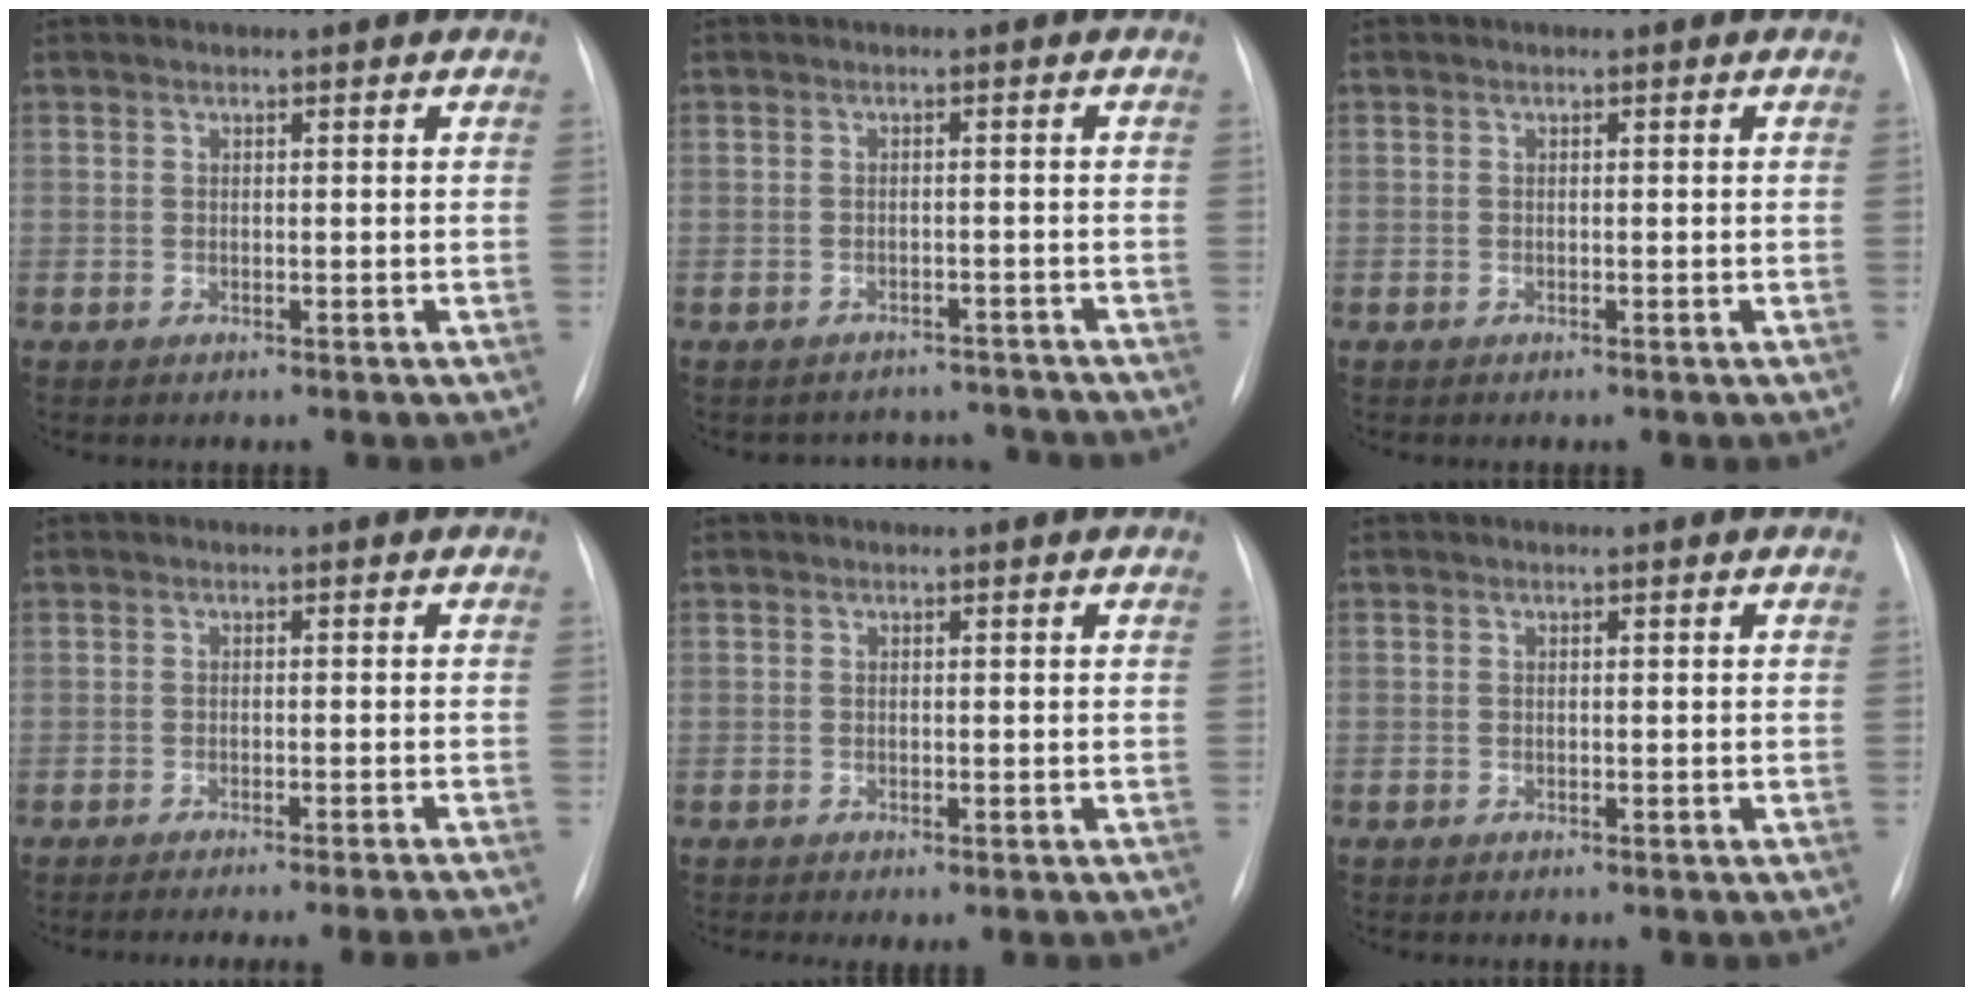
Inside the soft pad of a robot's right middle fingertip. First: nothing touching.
{"total": 5.1, "force": [-4.8, 1.5, -1.1], "torque": [0.017, 0.022, -0.057]}
{"total": 0.0}
{"total": 11.3, "force": [-10.5, -1.4, 4.1], "torque": [-0.026, -0.020, -0.134]}
{"total": 1.7, "force": [-1.3, 0.6, 0.9], "torque": [-0.010, -0.002, -0.016]}
{"total": 0.6, "force": [-0.5, 0.3, 0.2], "torque": [-0.011, 0.001, -0.009]}